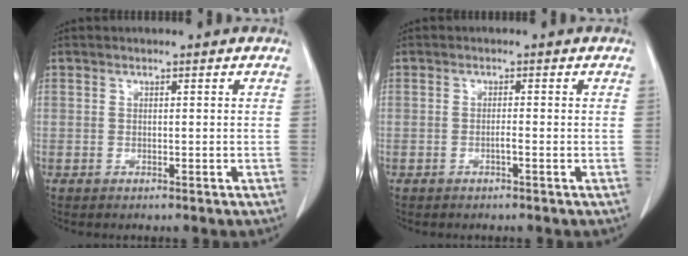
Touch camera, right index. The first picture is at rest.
{"total": 0.8, "force": [-0.4, -0.1, 0.7], "torque": [-0.011, 0.003, -0.006]}